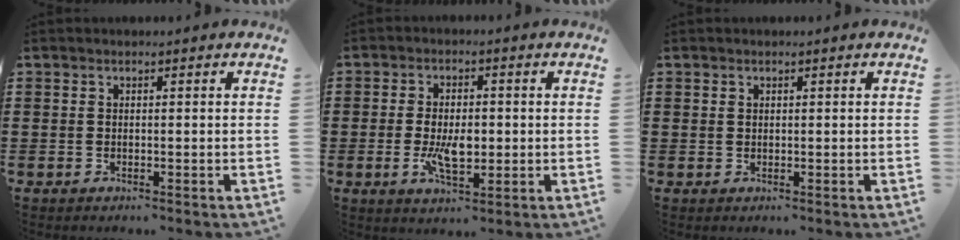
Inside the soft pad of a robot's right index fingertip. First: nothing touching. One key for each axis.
{"total": 5.8, "fx": -0.8, "fy": 2.8, "fz": 5.0, "tx": -0.100, "ty": 0.003, "tz": -0.015}
{"total": 0.6, "fx": 0.2, "fy": 0.5, "fz": 0.1, "tx": -0.004, "ty": 0.002, "tz": 0.005}